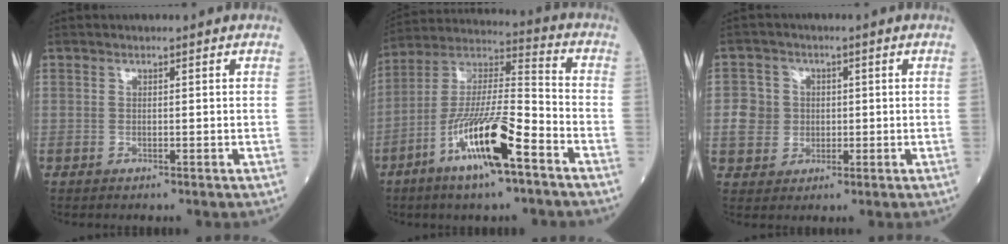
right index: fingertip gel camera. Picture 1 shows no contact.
{"total": 15.3, "force": [-7.6, 2.1, 13.1], "torque": [-0.257, -0.006, -0.138]}
{"total": 5.1, "force": [-0.1, 4.9, 1.5], "torque": [-0.036, 0.014, 0.003]}